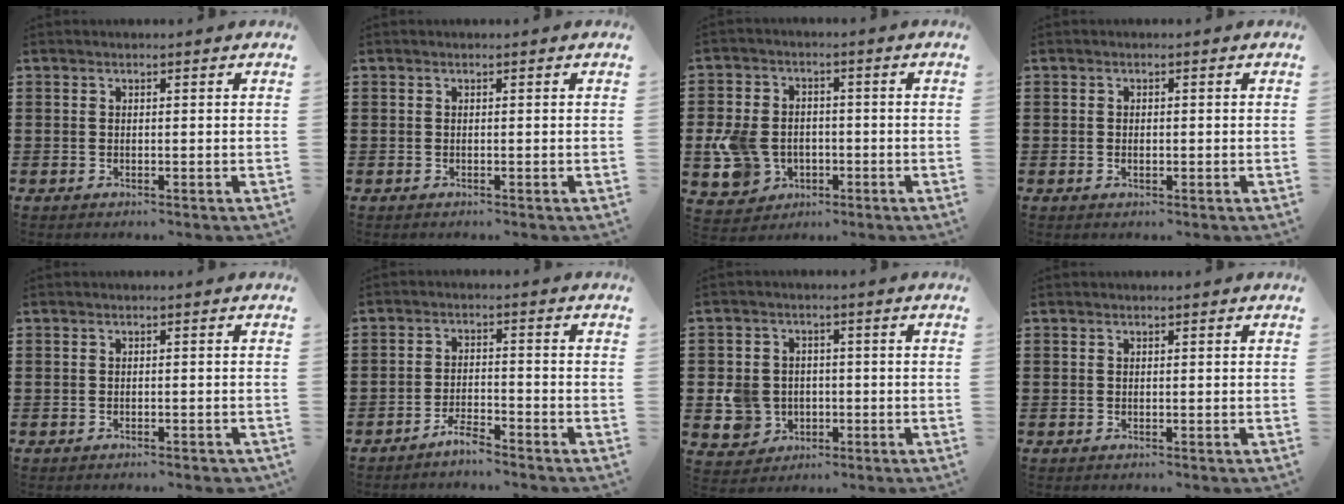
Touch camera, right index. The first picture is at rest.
{"total": 0.0}
{"total": 7.5, "force": [-1.6, 6.3, 3.9], "torque": [-0.121, 0.007, -0.032]}
{"total": 0.9, "force": [-0.2, 0.5, 0.7], "torque": [-0.015, 0.000, -0.004]}
{"total": 0.6, "force": [-0.5, -0.1, 0.3], "torque": [-0.009, -0.005, -0.009]}
{"total": 3.2, "force": [-3.0, 0.2, 1.0], "torque": [-0.029, 0.001, -0.061]}
{"total": 5.9, "force": [-1.1, 5.4, 2.0], "torque": [-0.072, 0.008, -0.023]}
{"total": 0.0}